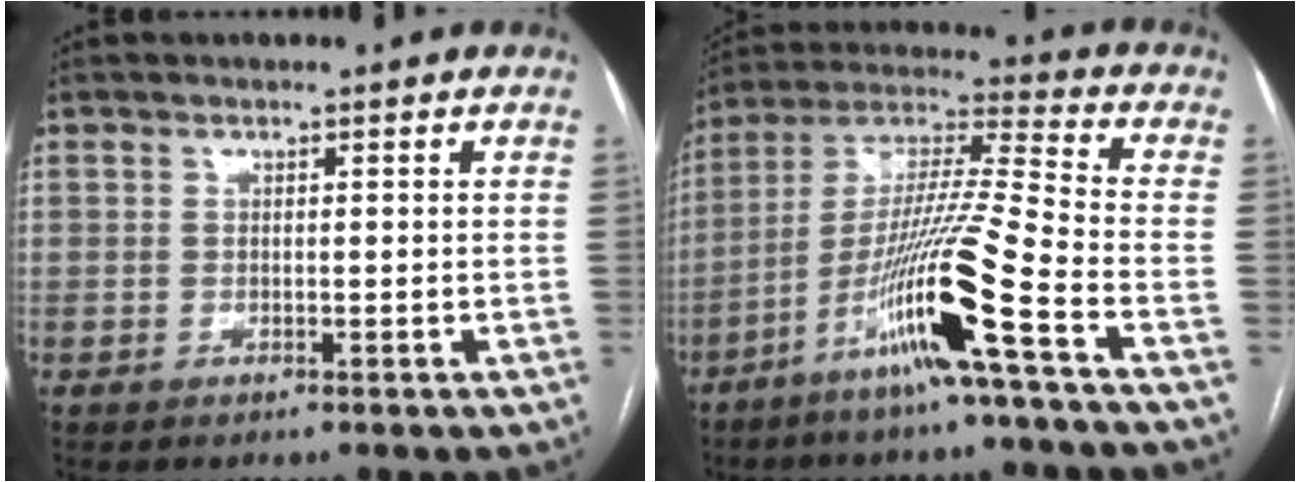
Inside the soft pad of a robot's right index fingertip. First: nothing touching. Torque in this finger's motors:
{"motor_torque": [2.02, -0.12, 1.05, 0.21]}